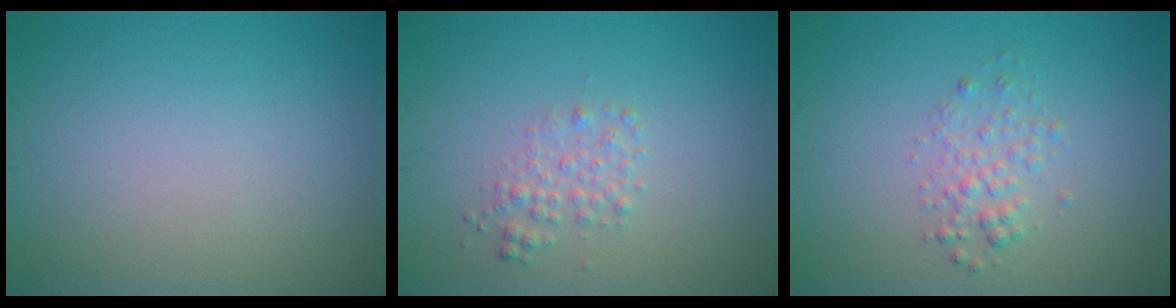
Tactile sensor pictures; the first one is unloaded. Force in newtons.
{"total": 1.6, "press": 1.6, "slide": 0.0}
{"total": 1.9, "press": 1.9, "slide": 0.1}